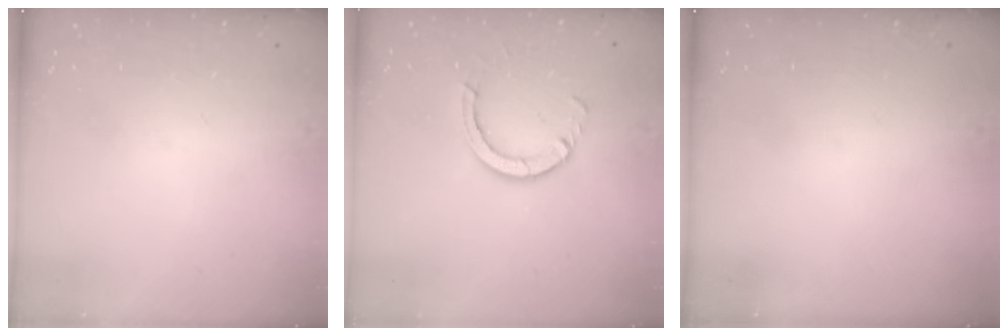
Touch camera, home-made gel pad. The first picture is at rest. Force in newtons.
{"total": 5.8, "press": 5.8, "slide": 0.6}
{"total": 0.0}